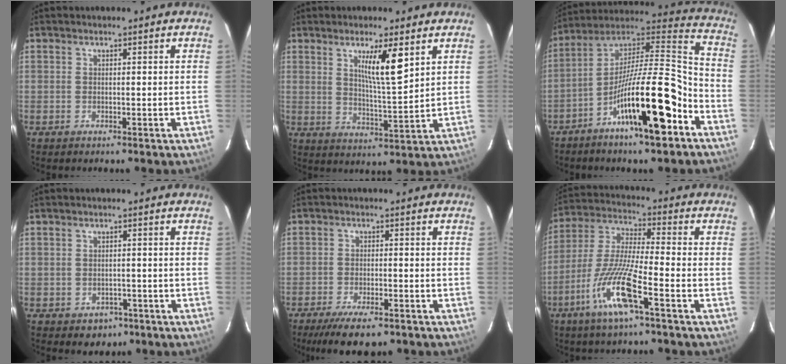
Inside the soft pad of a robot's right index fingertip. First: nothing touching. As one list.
[{"total": 7.8, "force": [3.7, 0.4, 6.8], "torque": [-0.119, -0.014, 0.065]}, {"total": 20.2, "force": [-9.4, 2.9, 17.6], "torque": [-0.290, 0.007, -0.151]}, {"total": 3.2, "force": [-1.7, 2.5, 1.1], "torque": [-0.010, 0.006, -0.013]}, {"total": 7.8, "force": [-5.8, 2.5, 4.5], "torque": [-0.070, -0.009, -0.093]}, {"total": 12.3, "force": [-5.9, 0.7, 10.8], "torque": [-0.226, -0.010, -0.118]}]